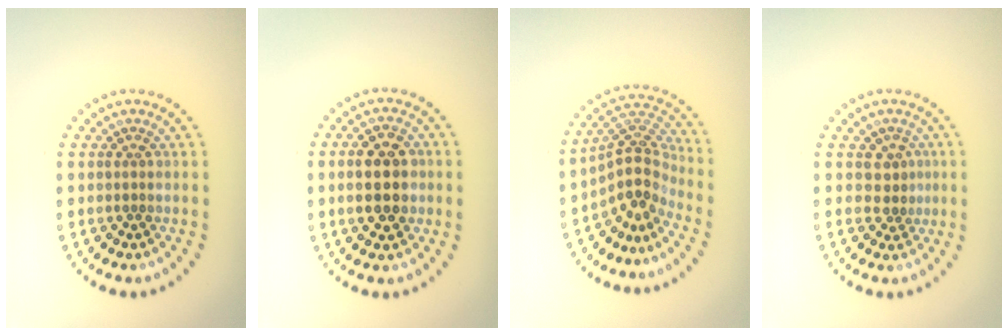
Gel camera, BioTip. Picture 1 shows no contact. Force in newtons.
{"total": 5.0, "press": 5.0, "slide": 0.3}
{"total": 4.1, "press": 2.9, "slide": 3.0}
{"total": 1.8, "press": 1.5, "slide": 1.1}